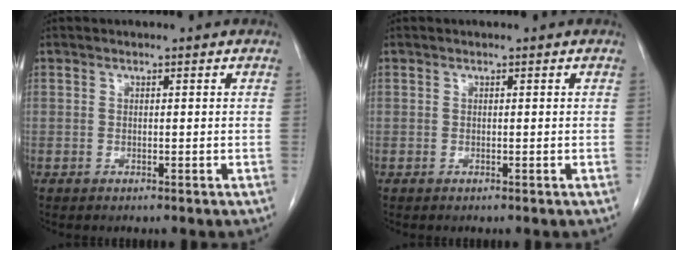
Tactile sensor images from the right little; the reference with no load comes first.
{"total": 0.0}